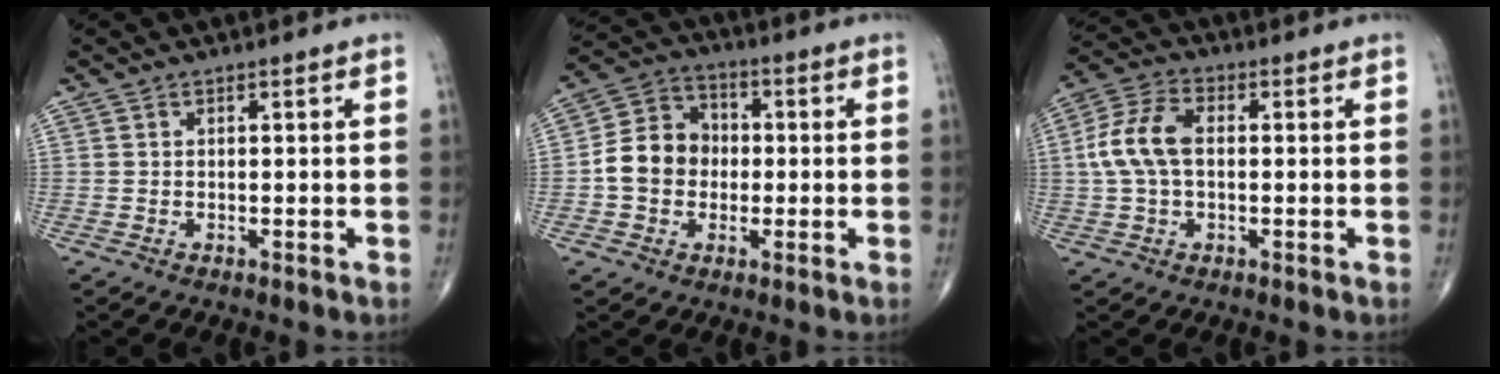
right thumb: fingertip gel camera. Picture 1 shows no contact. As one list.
[{"total": 10.1, "force": [-1.0, 8.5, 5.3], "torque": [-0.074, 0.033, -0.030]}, {"total": 9.2, "force": [0.4, 5.5, 7.3], "torque": [-0.159, 0.025, 0.002]}]